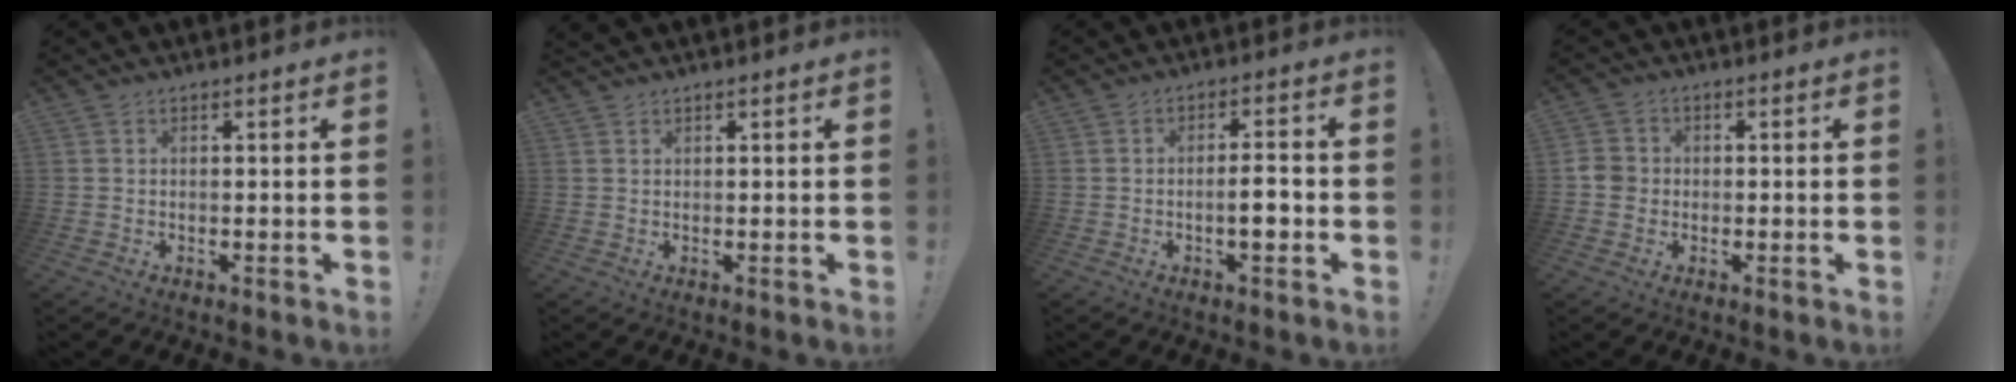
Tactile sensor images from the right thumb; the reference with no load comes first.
{"total": 0.6, "force": [0.5, 0.0, 0.2], "torque": [-0.010, 0.003, 0.011]}
{"total": 5.3, "force": [-1.6, 1.2, 5.0], "torque": [-0.071, 0.003, -0.030]}
{"total": 4.3, "force": [-0.8, 3.9, 1.6], "torque": [-0.029, 0.011, -0.014]}